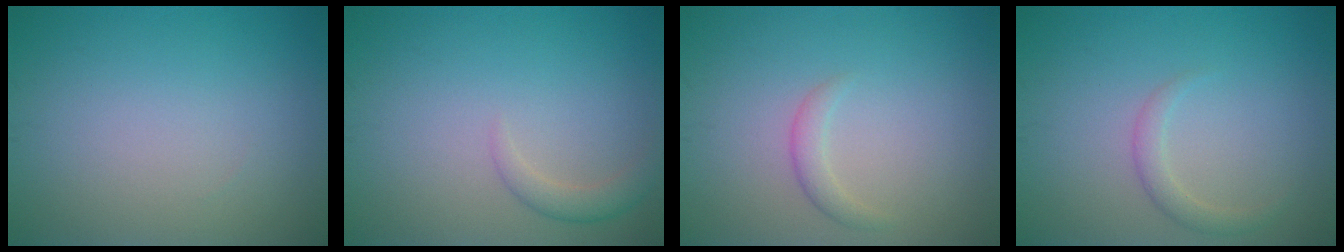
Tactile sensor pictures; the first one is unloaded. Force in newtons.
{"total": 1.7, "press": 1.7, "slide": 0.1}
{"total": 1.3, "press": 1.3, "slide": 0.1}
{"total": 1.5, "press": 1.5, "slide": 0.0}